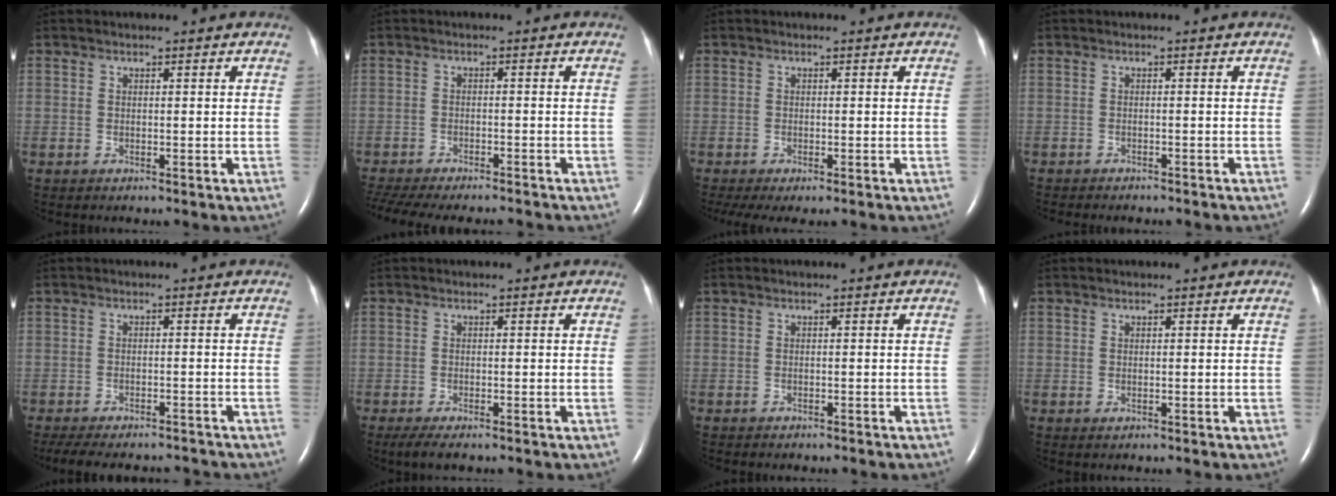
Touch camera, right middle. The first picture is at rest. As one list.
[{"total": 16.2, "force": [-14.1, 3.5, 7.0], "torque": [-0.172, -0.024, -0.190]}, {"total": 5.3, "force": [-3.9, 1.4, 3.3], "torque": [-0.051, -0.017, -0.060]}, {"total": 7.4, "force": [-6.5, 1.6, 3.1], "torque": [-0.033, -0.008, -0.072]}, {"total": 12.6, "force": [-11.4, 3.1, 4.5], "torque": [-0.095, -0.005, -0.147]}, {"total": 3.4, "force": [-2.4, 0.9, 2.2], "torque": [-0.042, -0.011, -0.036]}, {"total": 2.8, "force": [-2.4, 0.7, 1.3], "torque": [-0.024, -0.006, -0.021]}, {"total": 0.0}]